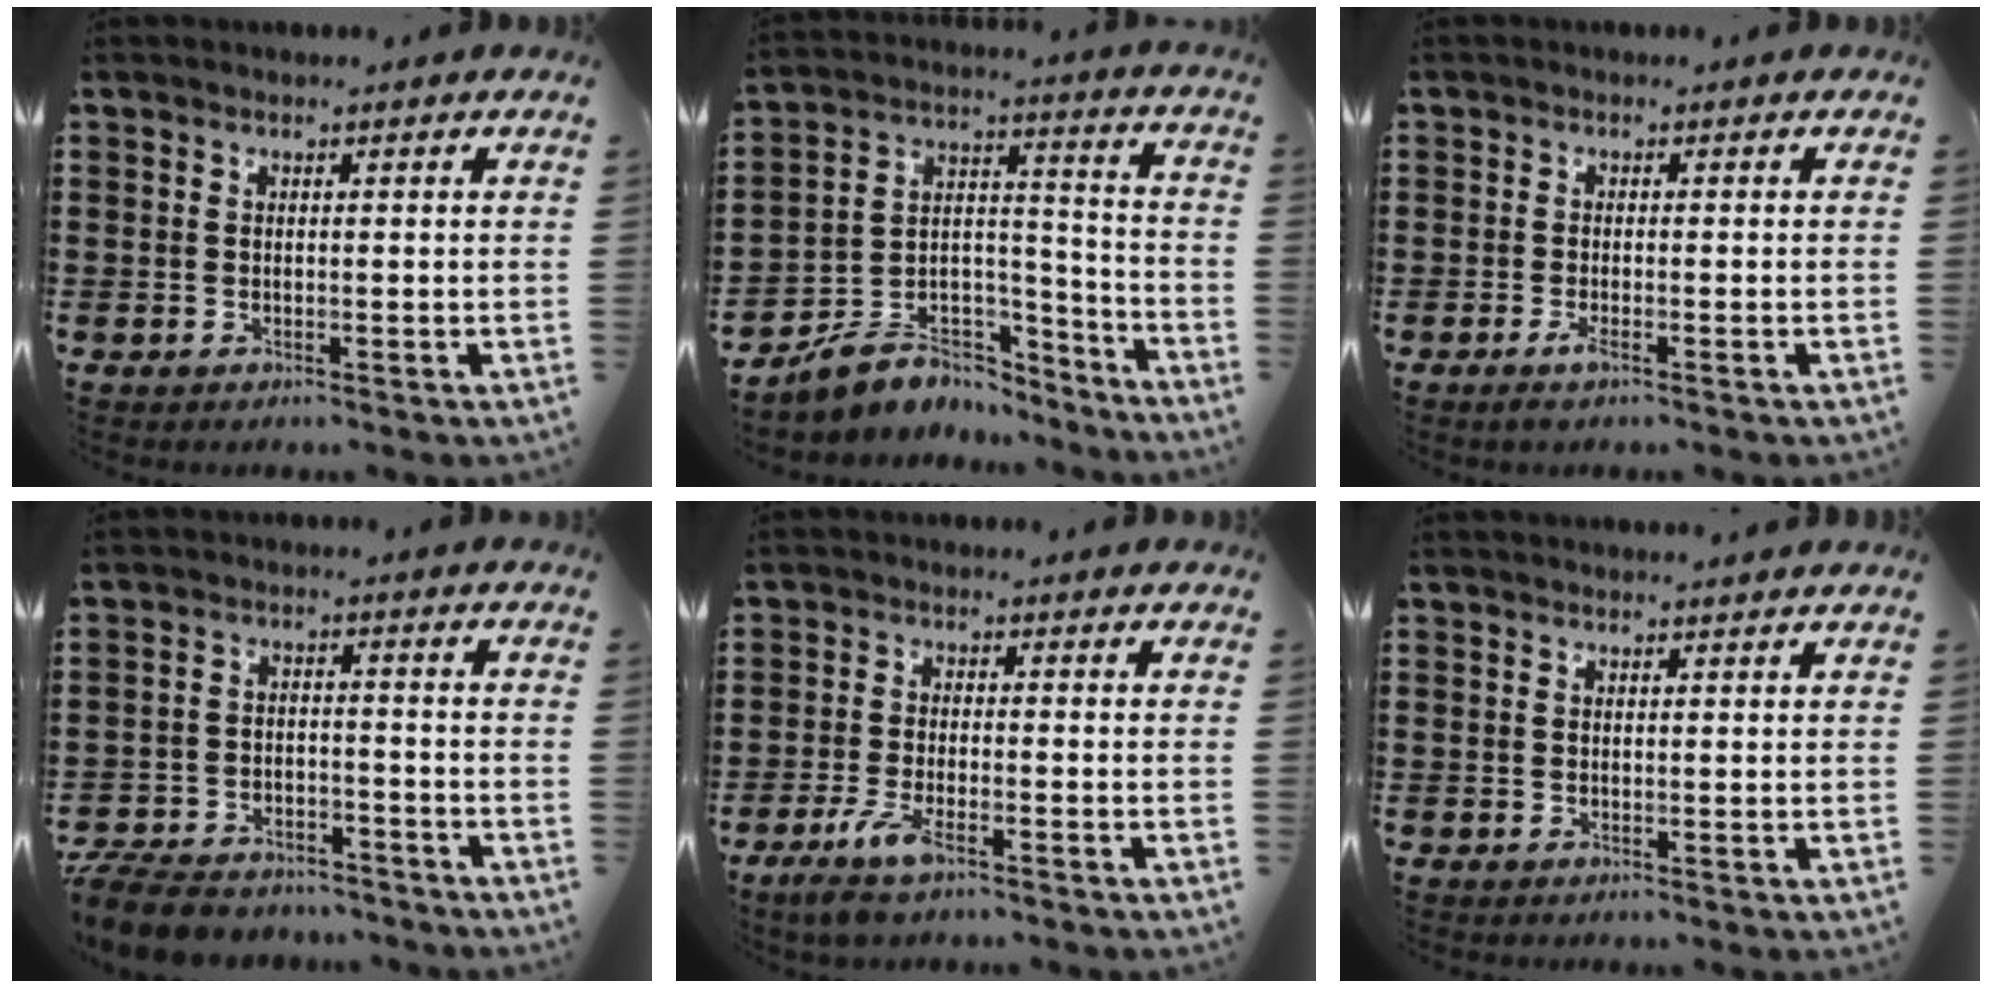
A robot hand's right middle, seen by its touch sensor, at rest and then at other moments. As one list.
[{"total": 6.2, "force": [-5.0, 3.7, -0.4], "torque": [-0.011, 0.002, -0.096]}, {"total": 2.1, "force": [-1.0, 0.4, 1.9], "torque": [-0.045, -0.007, -0.022]}, {"total": 6.9, "force": [-6.5, 1.6, 1.6], "torque": [-0.042, 0.010, -0.131]}, {"total": 5.1, "force": [-3.4, 1.3, 3.7], "torque": [-0.085, -0.010, -0.066]}, {"total": 0.6, "force": [0.6, -0.1, 0.0], "torque": [0.000, -0.002, 0.011]}]